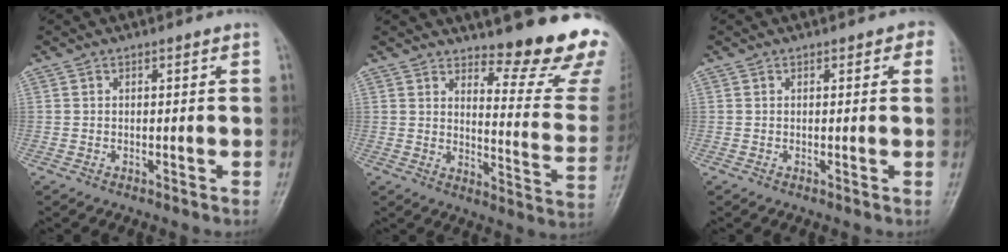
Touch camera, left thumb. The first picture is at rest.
{"total": 16.2, "force": [13.3, 2.8, 8.7], "torque": [-0.079, -0.148, 0.167]}
{"total": 2.4, "force": [1.1, 1.1, 1.8], "torque": [-0.003, 0.001, 0.005]}